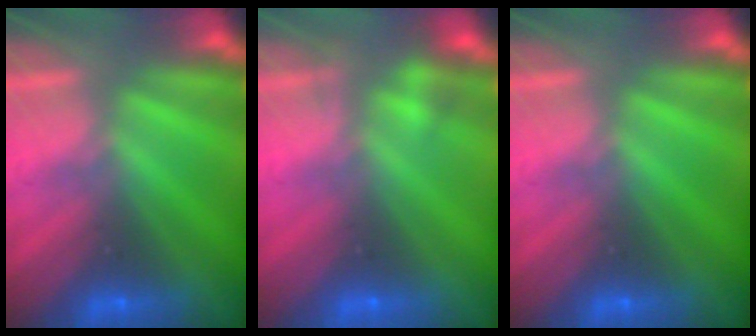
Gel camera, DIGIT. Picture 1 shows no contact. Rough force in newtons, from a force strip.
{"total": 2.2}
{"total": 0.0}